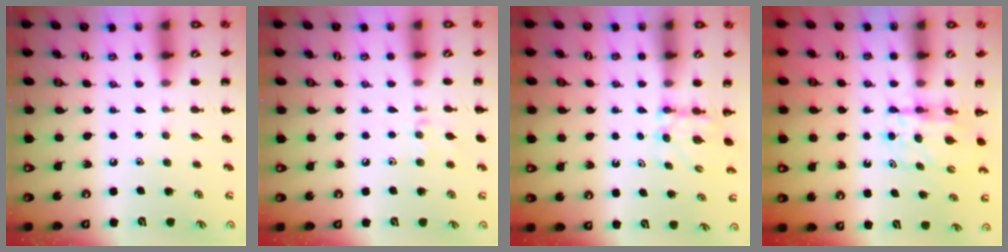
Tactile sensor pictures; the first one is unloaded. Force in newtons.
{"total": 6.0, "press": 5.7, "slide": 2.0}
{"total": 3.5, "press": 3.3, "slide": 1.1}
{"total": 5.4, "press": 5.4, "slide": 0.0}